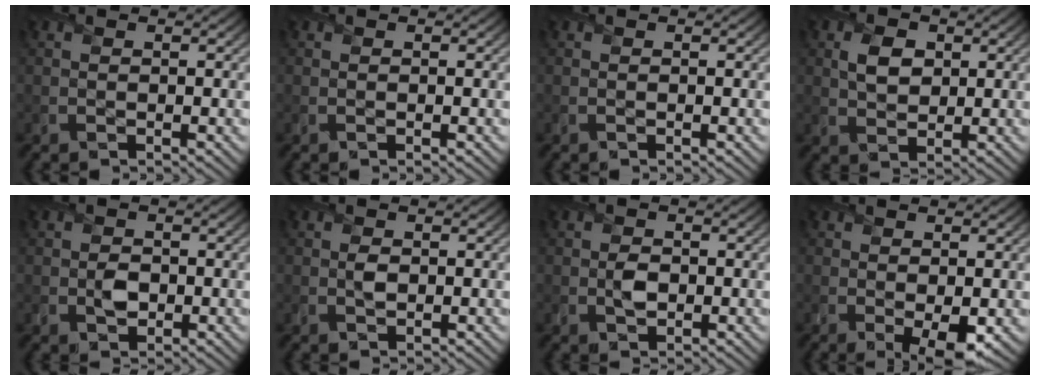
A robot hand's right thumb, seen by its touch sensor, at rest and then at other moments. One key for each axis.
{"total": 0.0}
{"total": 0.0}
{"total": 4.0, "fx": 1.1, "fy": 3.0, "fz": 2.4, "tx": -0.050, "ty": -0.001, "tz": 0.015}
{"total": 2.5, "fx": -0.4, "fy": 2.1, "fz": 1.4, "tx": -0.027, "ty": -0.008, "tz": -0.011}
{"total": 1.5, "fx": 0.1, "fy": 1.1, "fz": 1.0, "tx": -0.020, "ty": -0.003, "tz": -0.001}
{"total": 2.3, "fx": -0.2, "fy": 1.8, "fz": 1.4, "tx": -0.029, "ty": -0.006, "tz": -0.007}
{"total": 3.3, "fx": -0.6, "fy": 1.5, "fz": 2.9, "tx": -0.051, "ty": -0.014, "tz": -0.008}